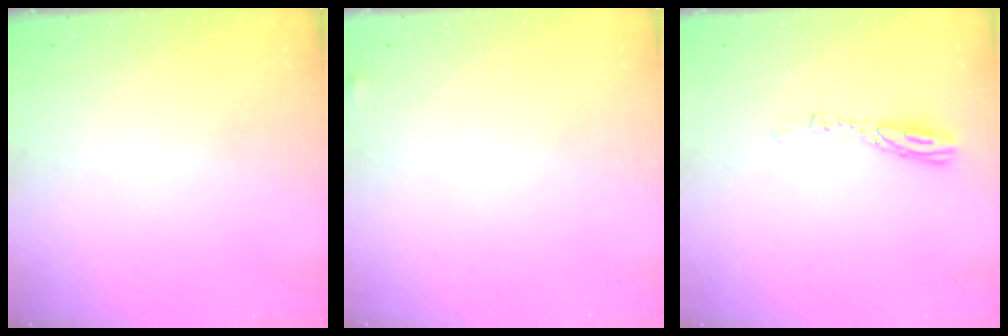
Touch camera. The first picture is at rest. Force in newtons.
{"total": 10.3, "press": 3.9, "slide": 9.5}
{"total": 3.8, "press": 3.7, "slide": 0.2}